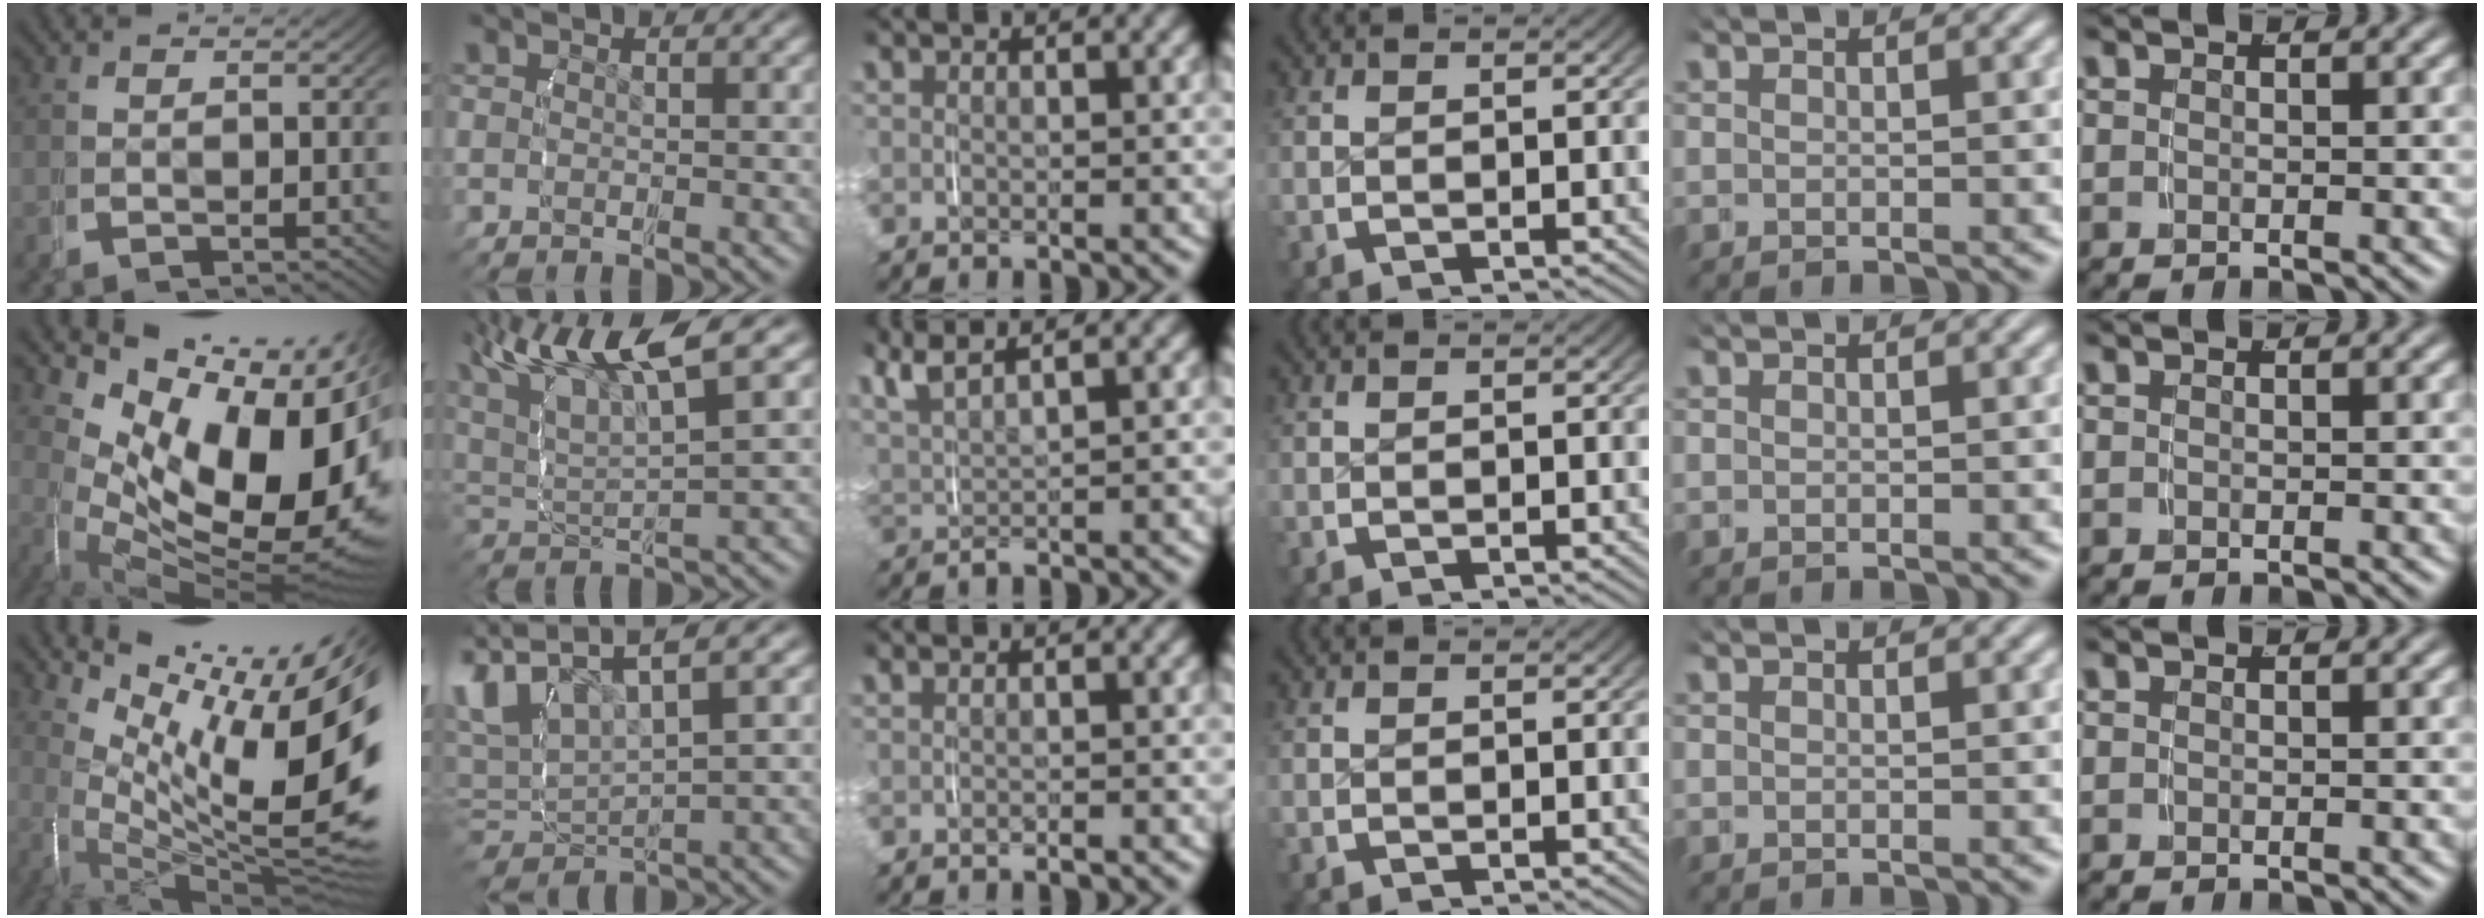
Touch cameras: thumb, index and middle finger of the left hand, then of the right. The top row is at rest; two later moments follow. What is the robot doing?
{"motion": "grasp_and_lifting", "object": "router"}